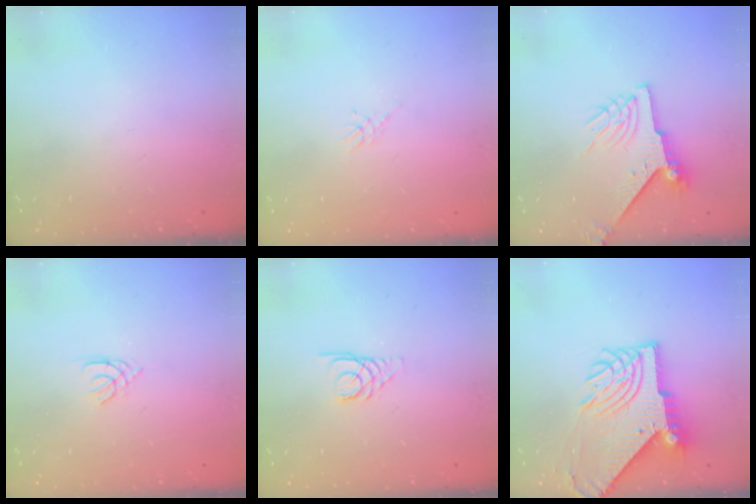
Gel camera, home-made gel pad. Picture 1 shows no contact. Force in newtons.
{"total": 1.1, "press": 1.1, "slide": 0.3}
{"total": 7.9, "press": 7.9, "slide": 0.8}
{"total": 1.4, "press": 1.4, "slide": 0.3}
{"total": 3.4, "press": 3.3, "slide": 0.3}
{"total": 14.3, "press": 14.3, "slide": 1.5}